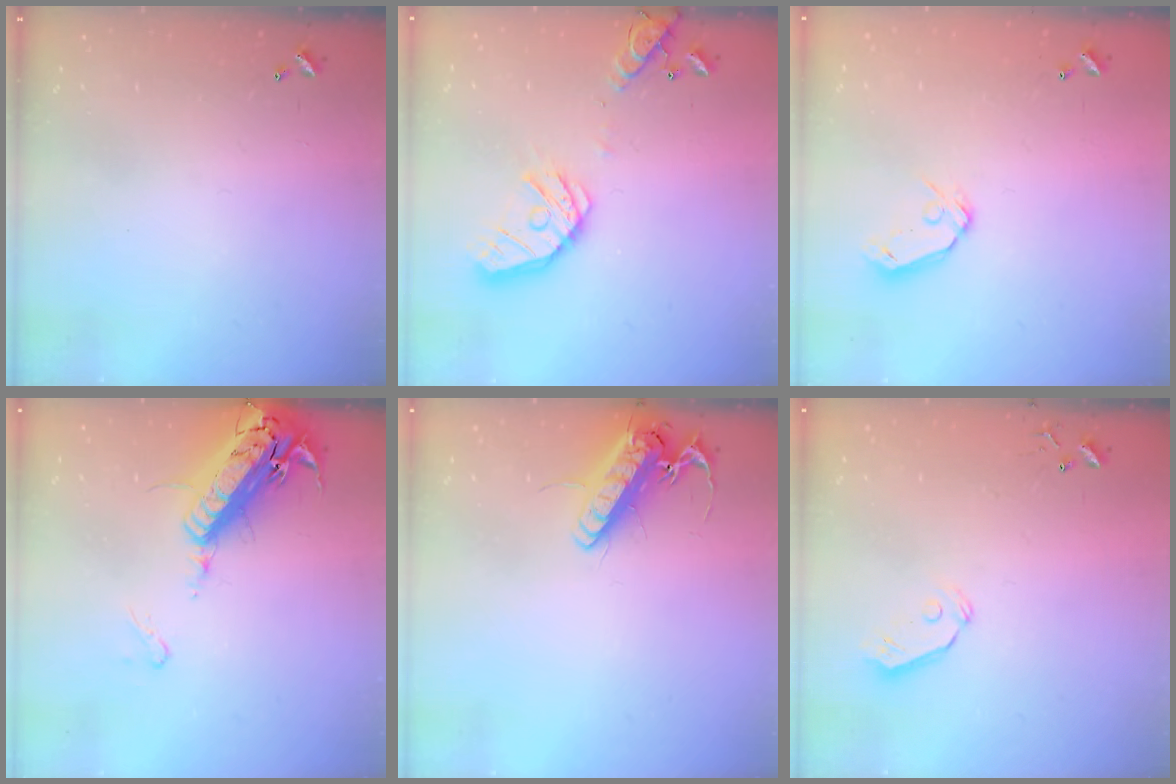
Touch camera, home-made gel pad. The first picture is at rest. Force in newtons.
{"total": 16.9, "press": 16.7, "slide": 3.0}
{"total": 8.0, "press": 8.0, "slide": 1.0}
{"total": 21.2, "press": 20.7, "slide": 4.7}
{"total": 14.6, "press": 14.4, "slide": 2.6}
{"total": 4.4, "press": 4.3, "slide": 0.5}